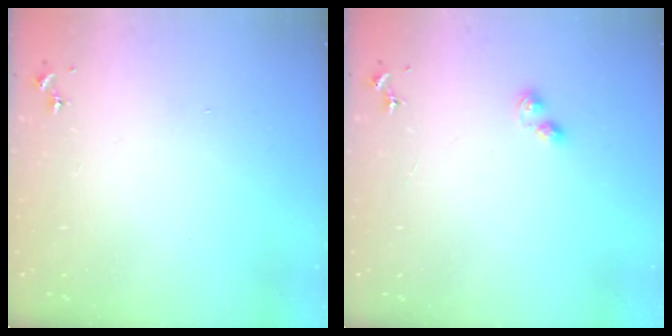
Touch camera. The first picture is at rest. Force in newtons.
{"total": 3.2, "press": 3.2, "slide": 0.4}